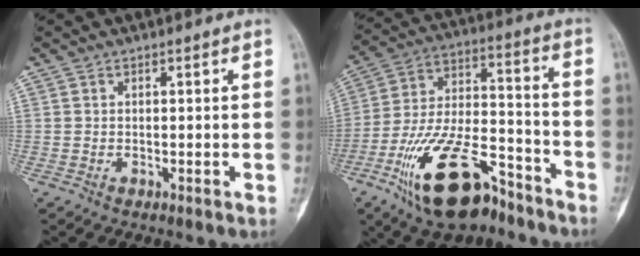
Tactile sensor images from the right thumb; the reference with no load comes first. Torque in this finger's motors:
{"motor_torque": [2.87, 1.50, 1.83, -0.94, 0.56]}